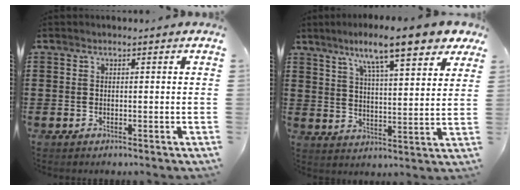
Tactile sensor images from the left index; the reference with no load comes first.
{"total": 10.5, "force": [7.9, 1.0, 6.8], "torque": [-0.130, -0.025, 0.129]}